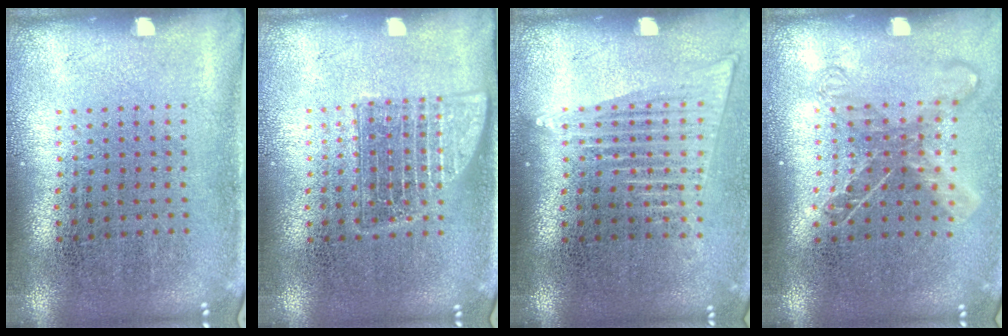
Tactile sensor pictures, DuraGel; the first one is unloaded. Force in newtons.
{"total": 1.3, "press": 1.3, "slide": 0.3}
{"total": 1.6, "press": 1.4, "slide": 0.7}
{"total": 1.6, "press": 1.3, "slide": 1.0}